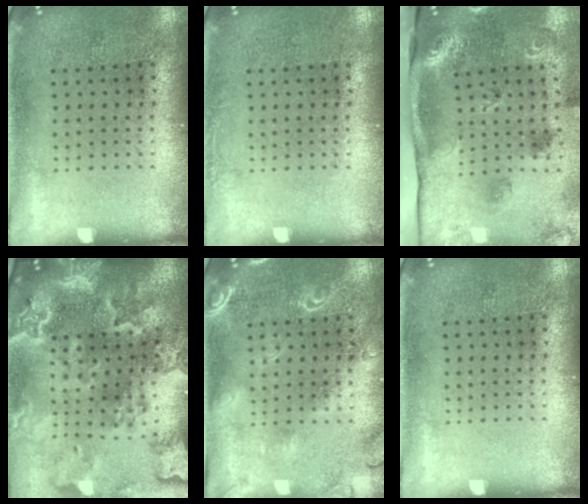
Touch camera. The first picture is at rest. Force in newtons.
{"total": 0.7, "press": 0.7, "slide": 0.1}
{"total": 2.3, "press": 1.8, "slide": 1.5}
{"total": 4.6, "press": 3.8, "slide": 2.6}
{"total": 2.1, "press": 1.9, "slide": 0.7}
{"total": 0.0}